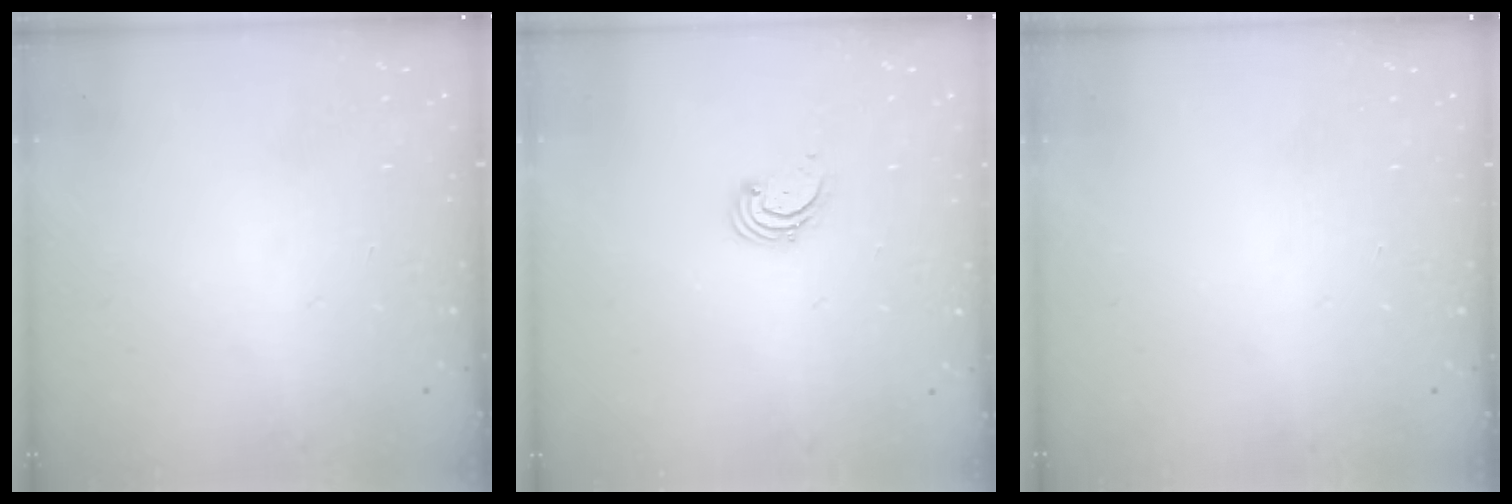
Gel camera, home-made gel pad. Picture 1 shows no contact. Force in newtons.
{"total": 1.7, "press": 1.7, "slide": 0.2}
{"total": 0.0}